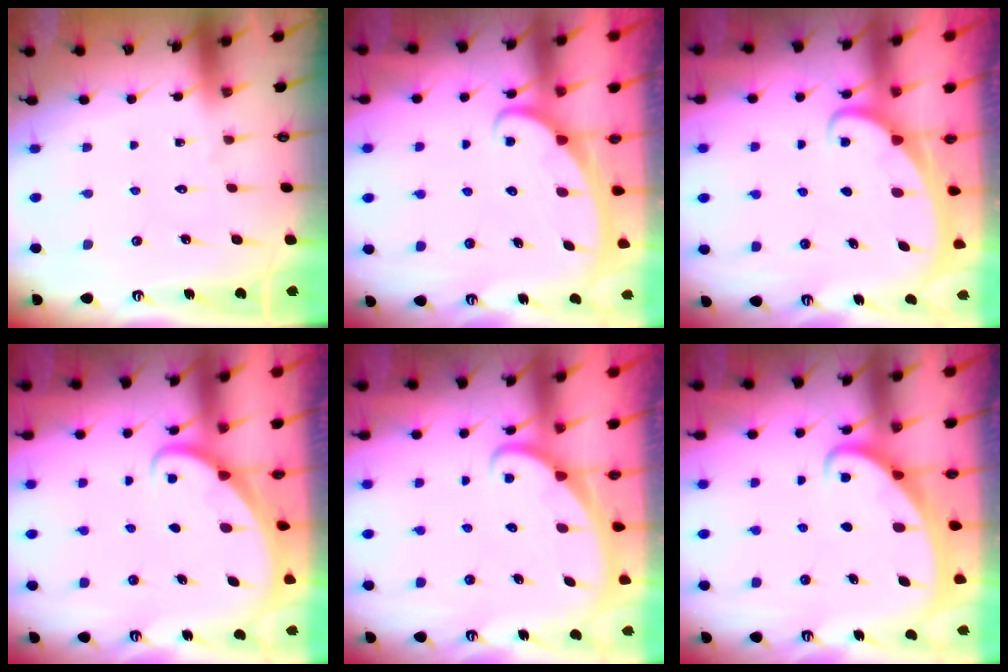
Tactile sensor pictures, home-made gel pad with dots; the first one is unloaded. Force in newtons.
{"total": 2.4, "press": 2.4, "slide": 0.3}
{"total": 2.0, "press": 2.0, "slide": 0.1}
{"total": 1.6, "press": 1.6, "slide": 0.0}
{"total": 2.1, "press": 2.1, "slide": 0.1}
{"total": 2.2, "press": 2.2, "slide": 0.3}